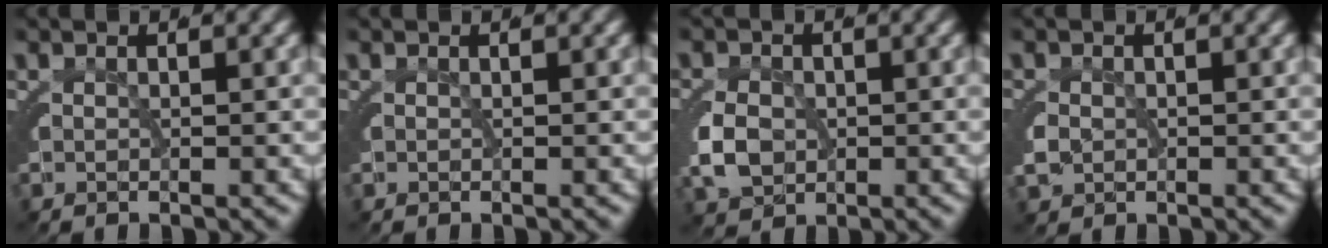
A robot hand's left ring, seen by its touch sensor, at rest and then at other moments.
{"total": 0.0}
{"total": 2.7, "force": [-0.6, 2.1, 1.6], "torque": [-0.037, -0.007, -0.006]}
{"total": 1.1, "force": [-0.4, 0.9, 0.6], "torque": [-0.019, -0.005, -0.004]}